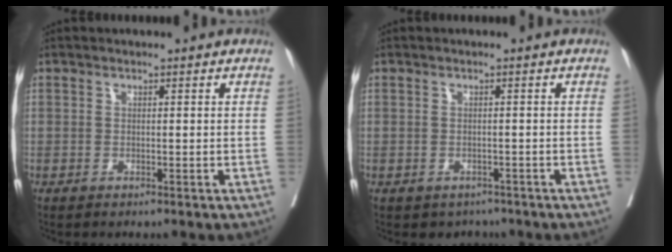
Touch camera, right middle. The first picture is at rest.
{"total": 2.7, "force": [-2.1, 1.7, 0.3], "torque": [0.000, 0.007, -0.027]}